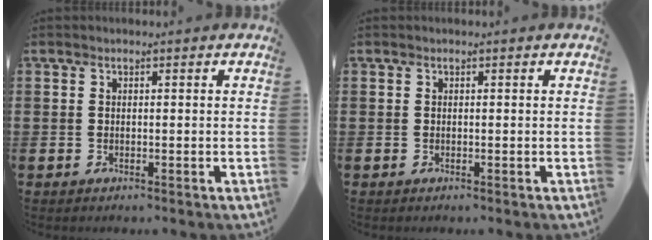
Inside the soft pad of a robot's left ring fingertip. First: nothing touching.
{"total": 0.0}